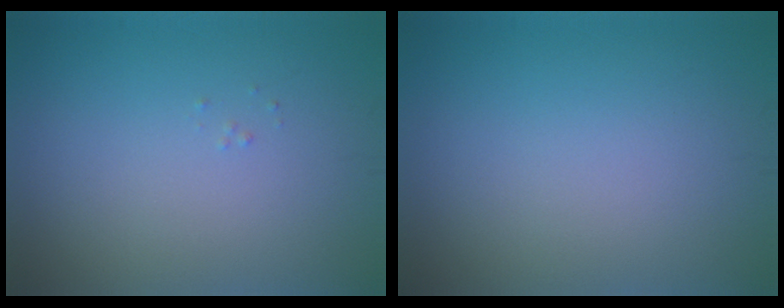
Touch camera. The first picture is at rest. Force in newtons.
{"total": 0.0}